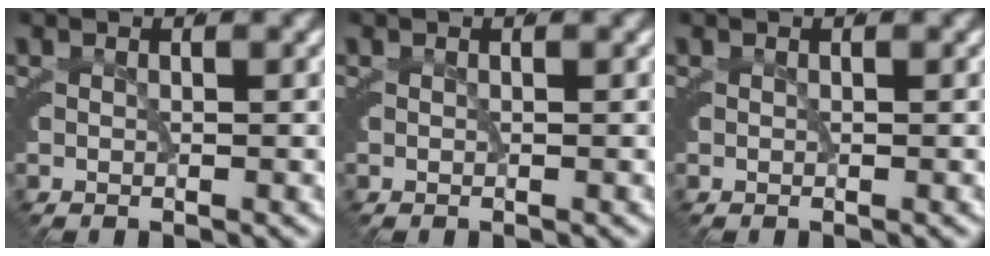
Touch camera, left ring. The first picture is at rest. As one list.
[{"total": 0.0}, {"total": 0.0}]